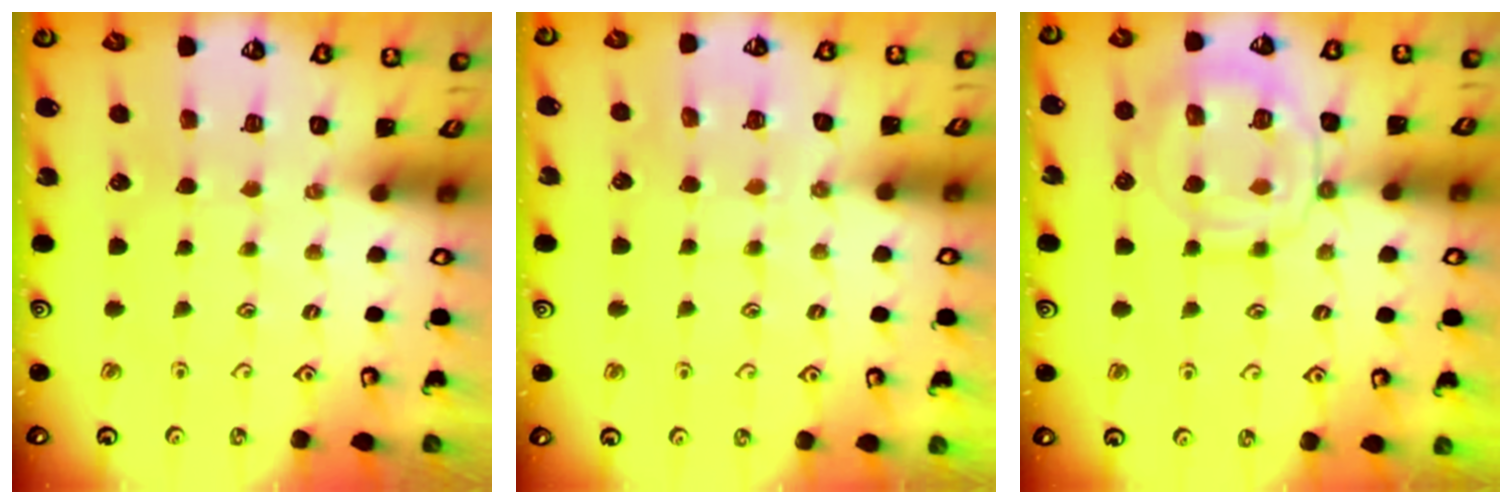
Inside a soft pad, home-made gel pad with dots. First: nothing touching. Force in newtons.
{"total": 6.8, "press": 6.8, "slide": 0.7}
{"total": 11.8, "press": 11.7, "slide": 1.2}